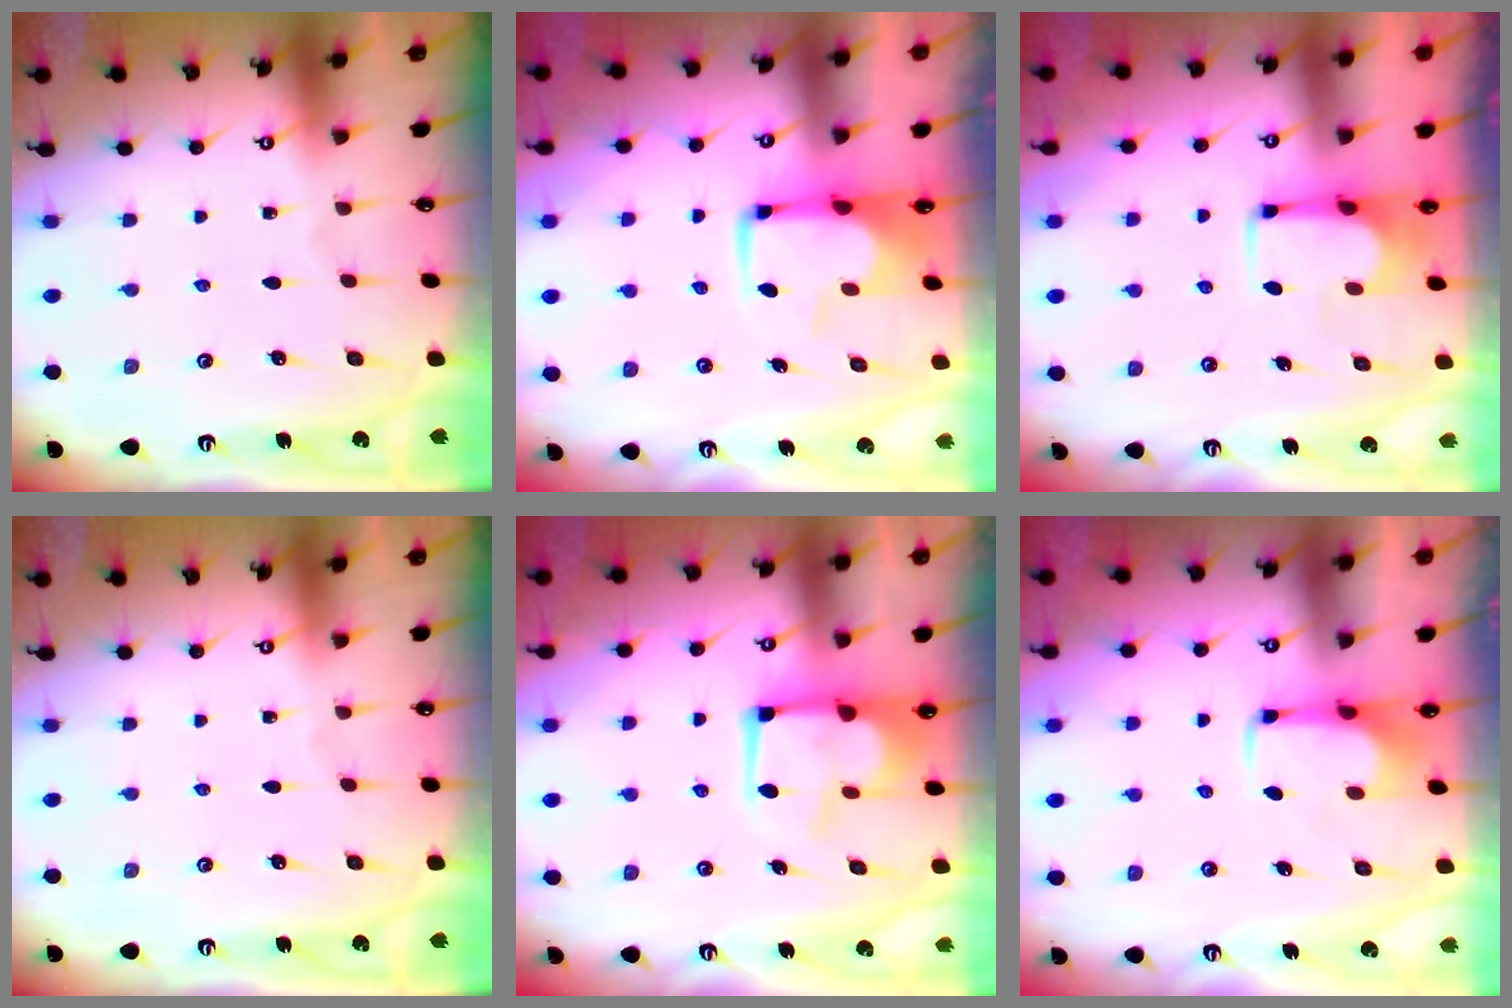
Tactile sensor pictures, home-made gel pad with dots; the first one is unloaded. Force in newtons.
{"total": 0.6, "press": 0.3, "slide": 0.5}
{"total": 3.7, "press": 3.7, "slide": 0.0}
{"total": 0.0}
{"total": 6.9, "press": 6.8, "slide": 0.8}
{"total": 2.1, "press": 2.1, "slide": 0.5}